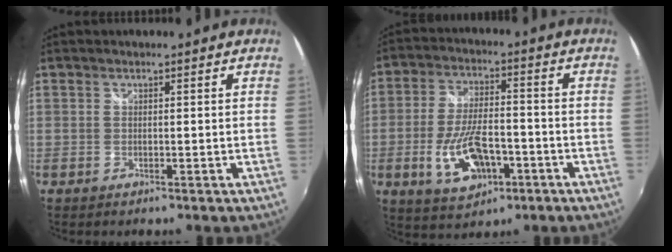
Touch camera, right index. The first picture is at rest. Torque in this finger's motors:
{"motor_torque": [0.88, -0.72, 0.68, 0.11]}